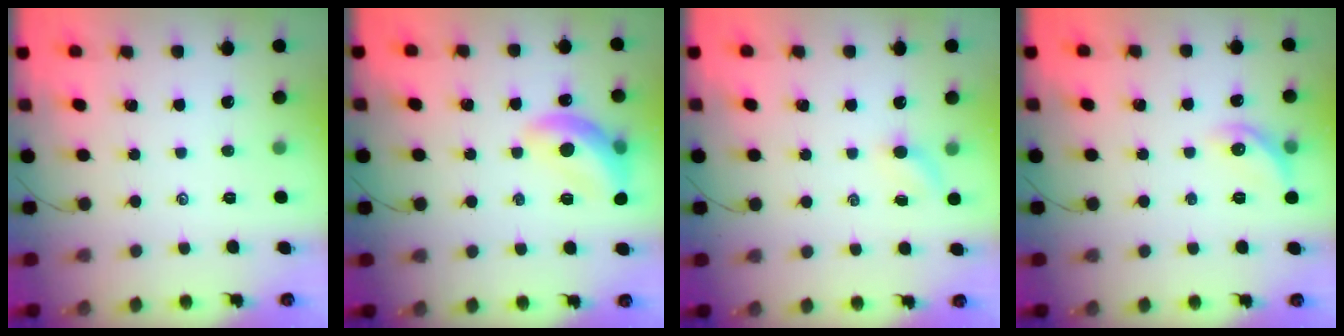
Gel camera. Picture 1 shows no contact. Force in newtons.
{"total": 13.5, "press": 13.4, "slide": 1.8}
{"total": 3.6, "press": 3.4, "slide": 1.3}
{"total": 8.4, "press": 8.4, "slide": 0.2}